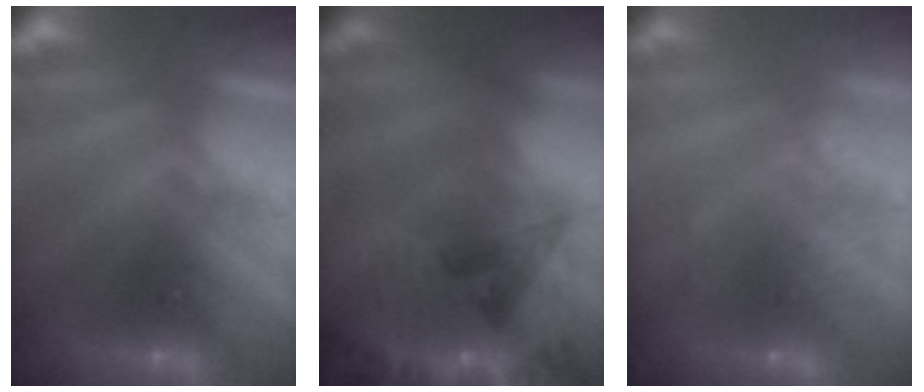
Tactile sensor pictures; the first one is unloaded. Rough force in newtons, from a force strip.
{"total": 5.8}
{"total": 5.8}